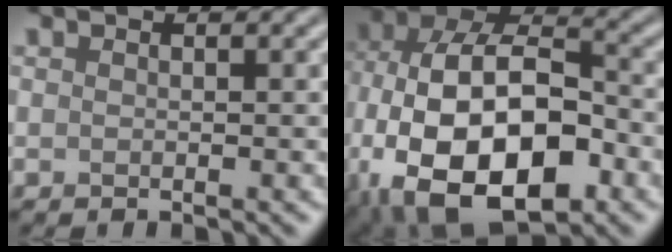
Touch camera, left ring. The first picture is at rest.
{"total": 17.6, "force": [-5.6, 10.5, 13.0], "torque": [-0.238, -0.009, -0.093]}